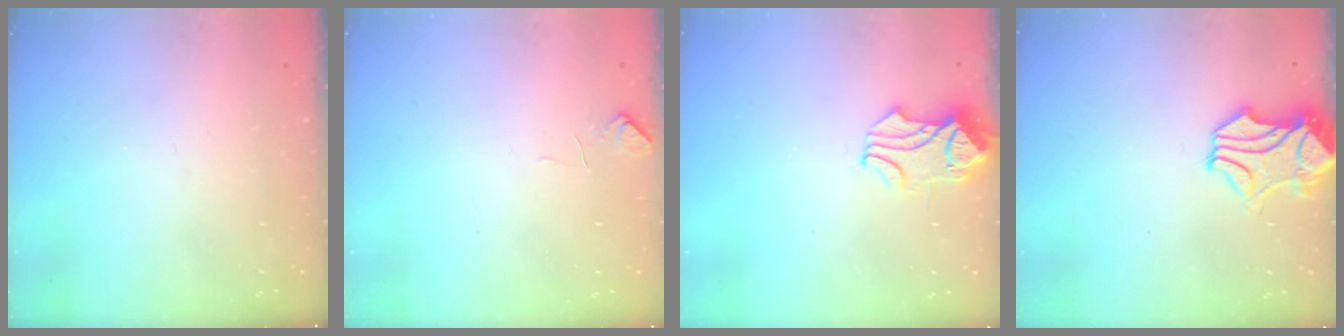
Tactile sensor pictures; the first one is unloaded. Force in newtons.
{"total": 0.8, "press": 0.5, "slide": 0.6}
{"total": 1.2, "press": 0.0, "slide": 1.2}
{"total": 1.7, "press": 1.1, "slide": 1.2}